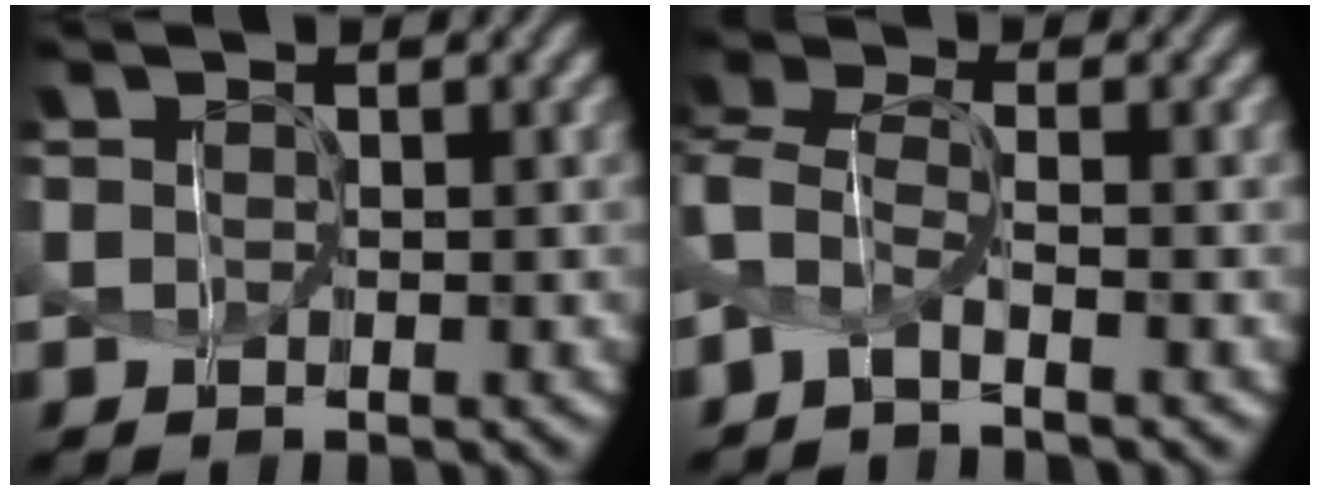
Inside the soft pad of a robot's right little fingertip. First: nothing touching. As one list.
[{"total": 2.8, "force": [-1.7, 0.6, 2.1], "torque": [-0.063, 0.000, -0.035]}]